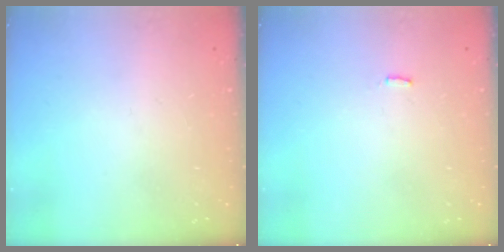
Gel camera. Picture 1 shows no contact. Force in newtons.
{"total": 1.3, "press": 1.3, "slide": 0.3}